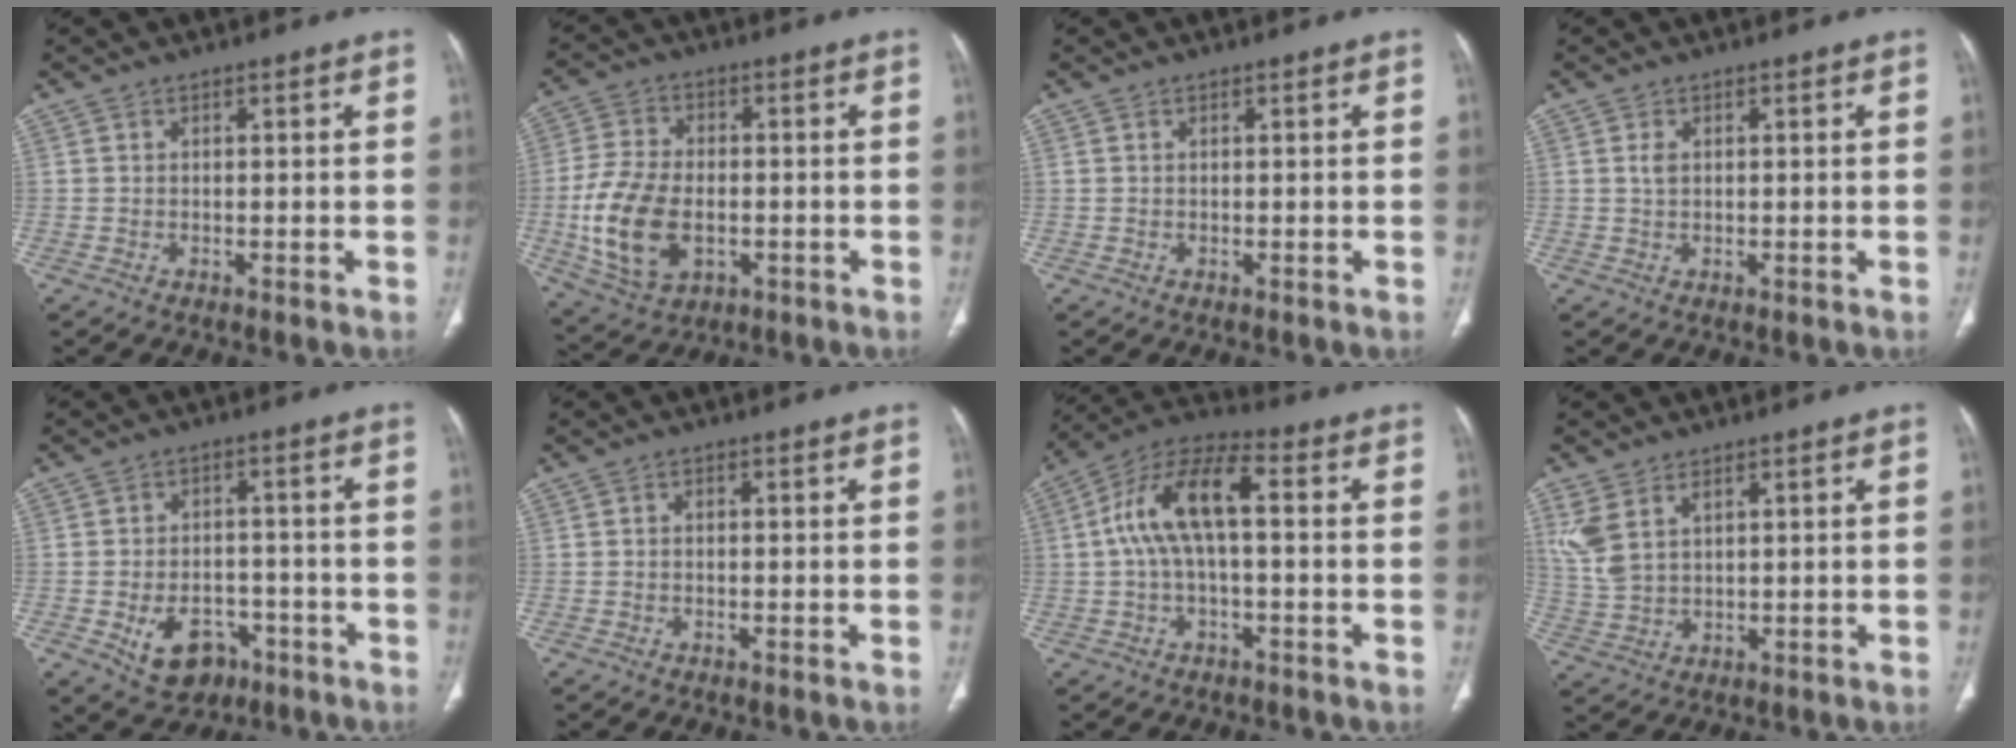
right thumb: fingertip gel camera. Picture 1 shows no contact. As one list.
[{"total": 14.3, "force": [-2.6, 9.1, 10.8], "torque": [-0.211, 0.003, -0.038]}, {"total": 0.0}, {"total": 1.4, "force": [0.4, 0.8, 1.1], "torque": [-0.023, 0.002, 0.010]}, {"total": 9.1, "force": [-4.0, 6.6, 4.9], "torque": [-0.058, 0.028, -0.049]}, {"total": 0.7, "force": [-0.1, 0.5, 0.5], "torque": [-0.007, 0.002, -0.006]}, {"total": 12.2, "force": [0.9, 5.2, 11.0], "torque": [-0.221, 0.043, 0.009]}, {"total": 6.8, "force": [3.3, 3.6, 4.7], "torque": [-0.109, -0.006, 0.078]}]